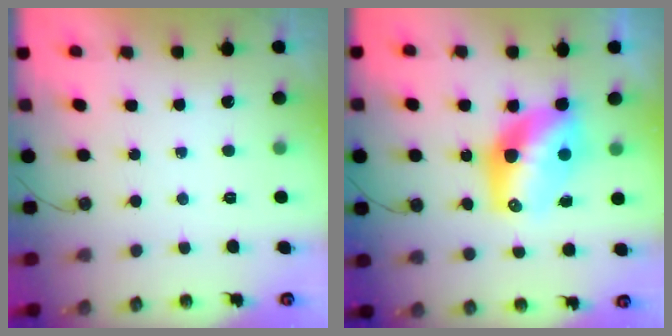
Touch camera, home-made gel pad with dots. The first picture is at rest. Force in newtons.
{"total": 12.5, "press": 12.5, "slide": 1.0}